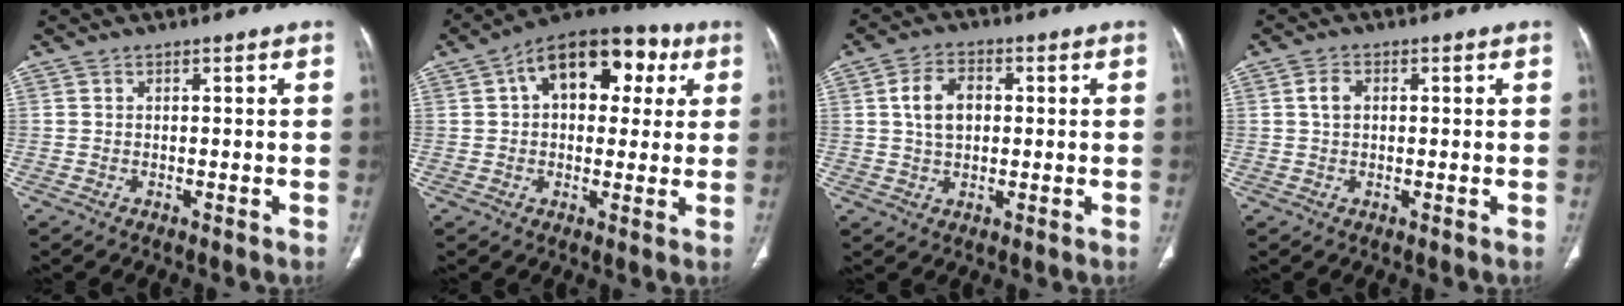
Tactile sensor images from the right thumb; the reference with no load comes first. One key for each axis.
{"total": 17.0, "fx": 5.3, "fy": 10.4, "fz": 12.4, "tx": -0.139, "ty": 0.025, "tz": 0.072}
{"total": 7.1, "fx": 1.2, "fy": 4.6, "fz": 5.2, "tx": -0.086, "ty": 0.008, "tz": 0.020}
{"total": 3.0, "fx": 0.6, "fy": 2.0, "fz": 2.2, "tx": -0.042, "ty": 0.005, "tz": 0.012}